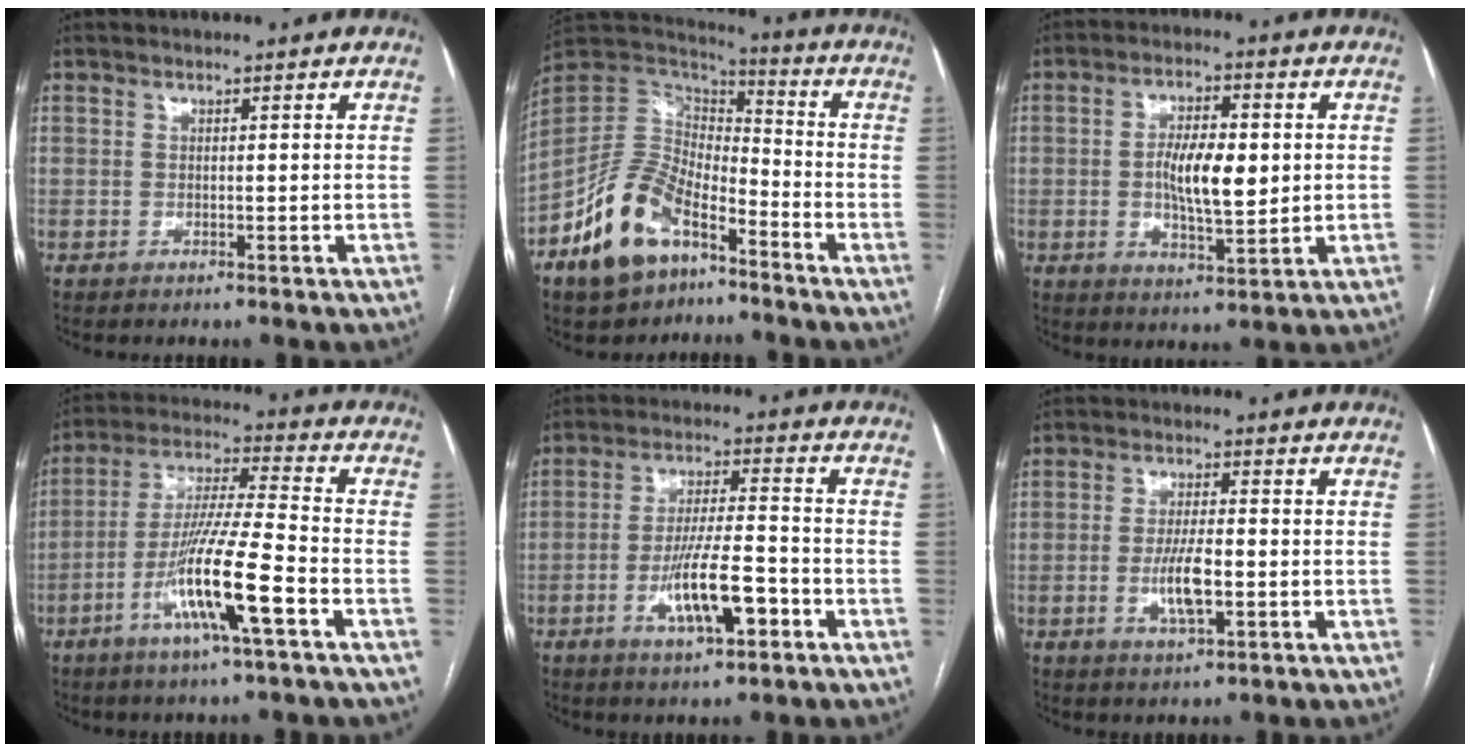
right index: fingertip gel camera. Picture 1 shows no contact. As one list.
[{"total": 14.2, "force": [-8.7, 7.2, 8.6], "torque": [-0.175, 0.016, -0.164]}, {"total": 9.1, "force": [0.2, 3.1, 8.5], "torque": [-0.155, 0.004, 0.005]}, {"total": 13.9, "force": [-5.7, 0.0, 12.6], "torque": [-0.248, -0.007, -0.107]}, {"total": 10.3, "force": [-4.1, 2.2, 9.1], "torque": [-0.171, 0.001, -0.067]}, {"total": 6.1, "force": [-1.4, 1.5, 5.7], "torque": [-0.115, -0.003, -0.023]}]